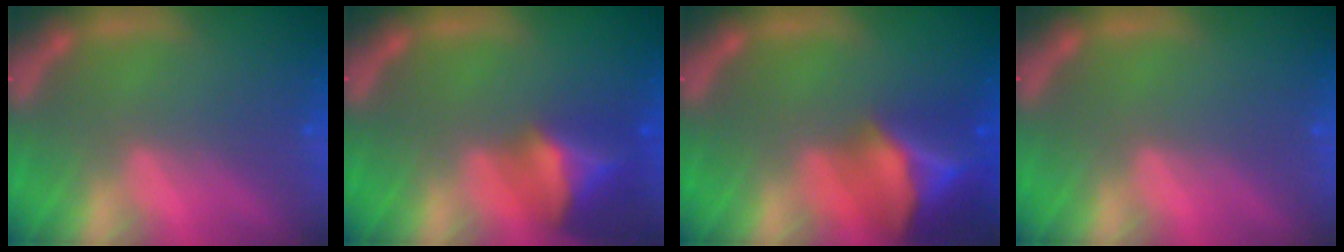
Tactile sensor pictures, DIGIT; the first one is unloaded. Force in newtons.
{"total": 6.4}
{"total": 10.0}
{"total": 0.0}